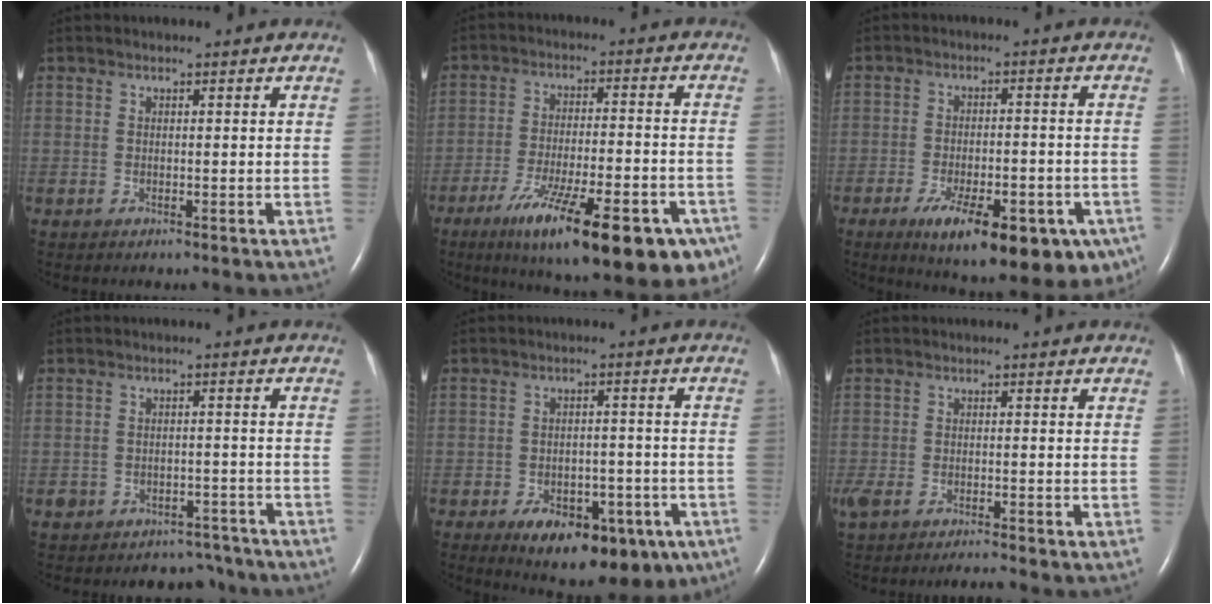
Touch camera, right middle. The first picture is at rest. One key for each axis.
{"total": 23.4, "fx": -14.2, "fy": 5.6, "fz": 17.7, "tx": -0.203, "ty": -0.014, "tz": -0.208}
{"total": 18.4, "fx": -10.5, "fy": 6.7, "fz": 13.6, "tx": -0.134, "ty": -0.005, "tz": -0.143}
{"total": 6.1, "fx": -5.1, "fy": 3.4, "fz": -0.2, "tx": 0.014, "ty": 0.028, "tz": -0.066}
{"total": 13.6, "fx": -7.6, "fy": 7.0, "fz": 8.8, "tx": -0.110, "ty": 0.007, "tz": -0.099}
{"total": 4.9, "fx": -4.0, "fy": 1.2, "fz": 2.6, "tx": -0.065, "ty": -0.002, "tz": -0.073}